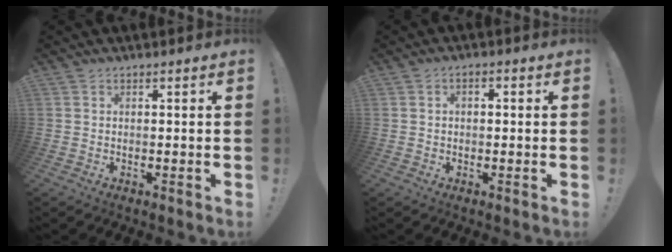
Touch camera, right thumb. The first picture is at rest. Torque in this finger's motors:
{"motor_torque": [0.06, -0.50, -0.02, 0.10, 0.03]}